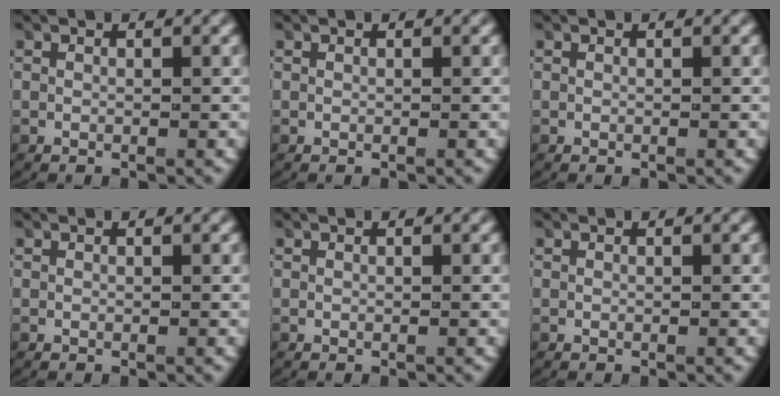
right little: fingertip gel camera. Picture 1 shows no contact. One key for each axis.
{"total": 0.0}
{"total": 0.0}
{"total": 0.0}
{"total": 0.0}
{"total": 0.0}